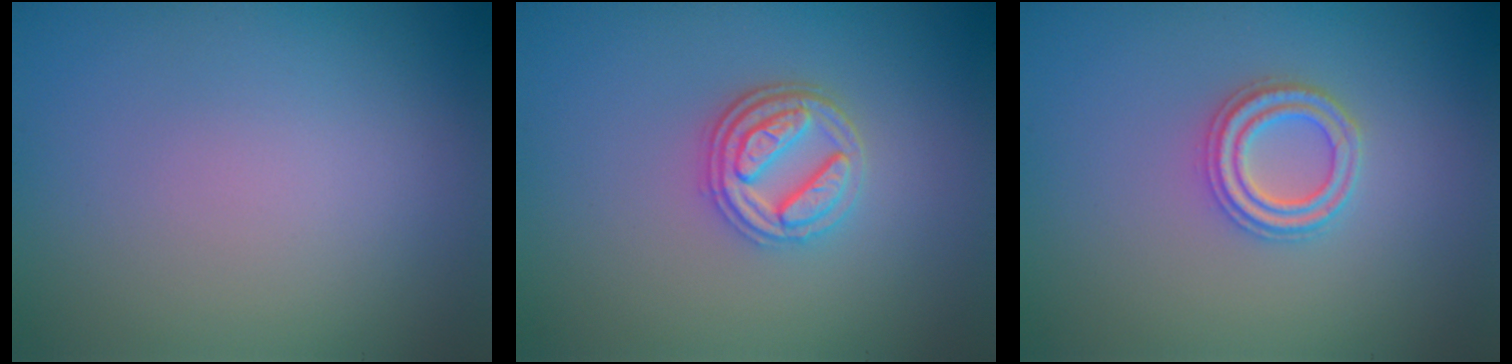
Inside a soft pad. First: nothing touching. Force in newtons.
{"total": 3.5, "press": 3.0, "slide": 1.8}
{"total": 2.4, "press": 2.4, "slide": 0.4}